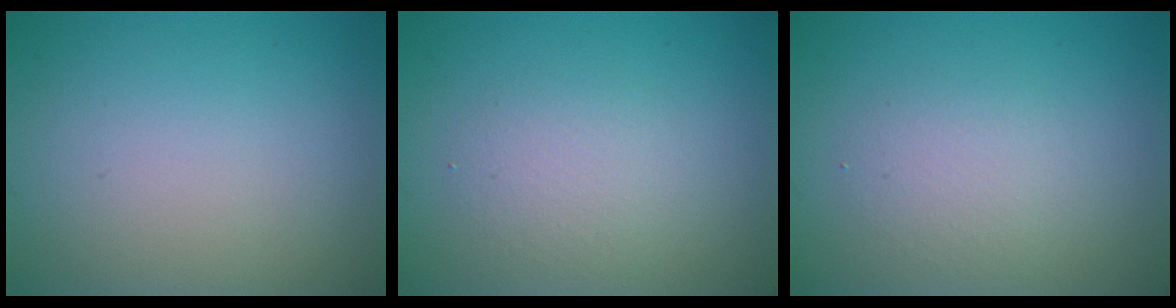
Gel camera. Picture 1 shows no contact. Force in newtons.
{"total": 2.2, "press": 2.2, "slide": 0.2}
{"total": 2.2, "press": 2.2, "slide": 0.2}